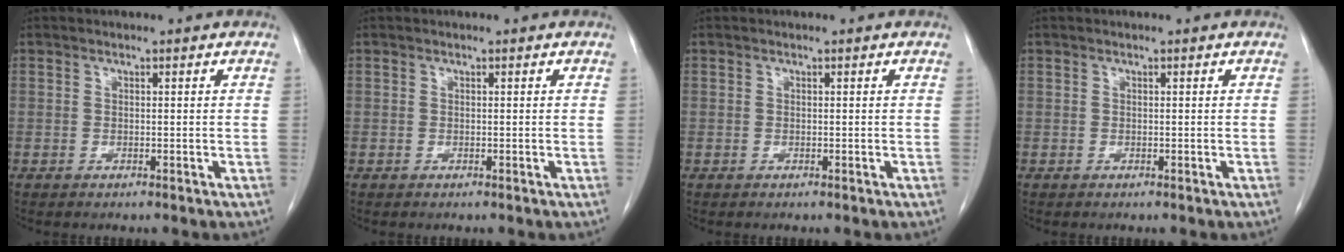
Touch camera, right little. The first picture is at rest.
{"total": 0.0}
{"total": 0.0}
{"total": 0.0}